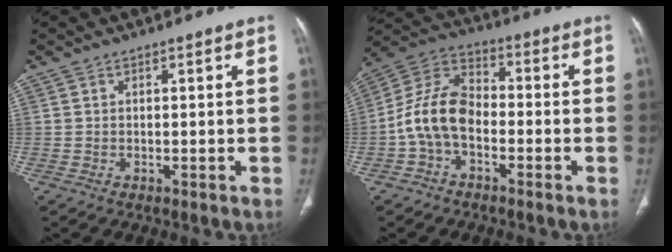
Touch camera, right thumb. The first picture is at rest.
{"total": 10.9, "force": [-2.5, 7.2, 7.8], "torque": [-0.145, 0.039, -0.061]}